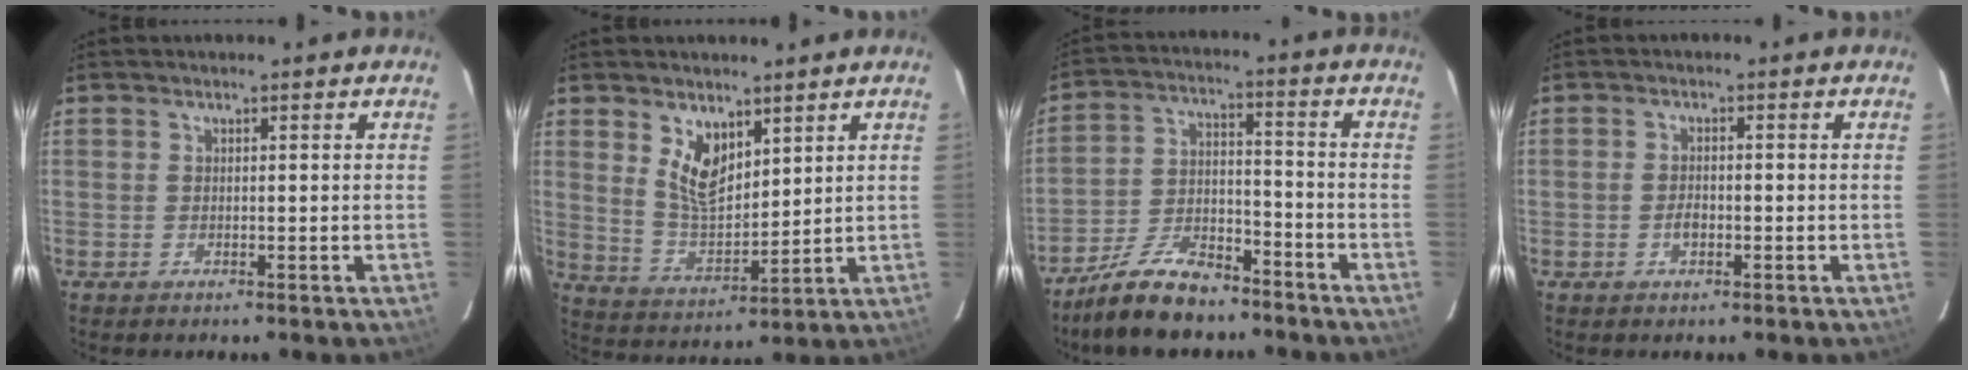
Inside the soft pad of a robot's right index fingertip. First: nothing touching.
{"total": 8.2, "force": [4.5, 4.3, 5.4], "torque": [-0.094, 0.000, 0.097]}
{"total": 13.0, "force": [-10.4, 4.5, 6.3], "torque": [-0.139, 0.006, -0.187]}
{"total": 2.1, "force": [-0.8, 1.3, 1.5], "torque": [-0.030, 0.004, -0.015]}